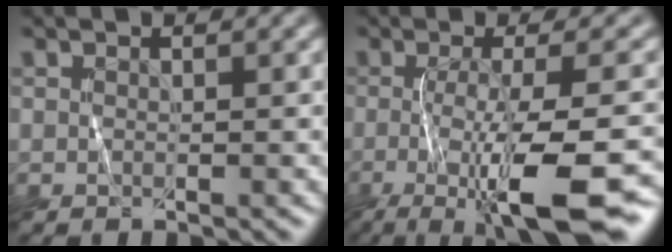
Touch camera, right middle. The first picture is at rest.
{"total": 10.2, "force": [-4.0, 2.2, 9.1], "torque": [-0.130, -0.013, -0.069]}